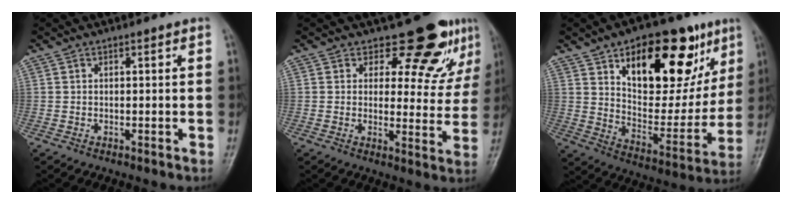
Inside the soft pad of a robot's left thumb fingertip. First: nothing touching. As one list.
[{"total": 10.5, "force": [7.8, 5.2, 4.6], "torque": [-0.017, -0.059, 0.090]}, {"total": 25.1, "force": [12.2, 12.4, 18.1], "torque": [-0.209, -0.033, 0.193]}]